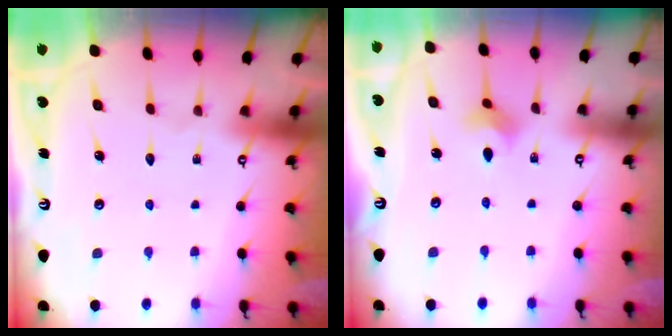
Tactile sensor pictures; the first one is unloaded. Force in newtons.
{"total": 2.6, "press": 2.6, "slide": 0.5}